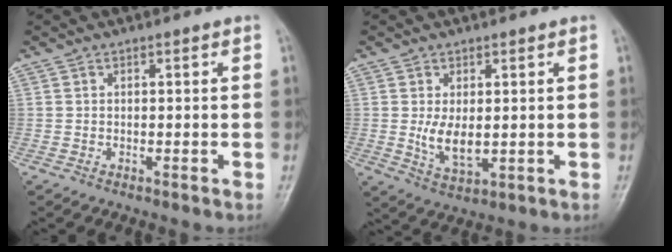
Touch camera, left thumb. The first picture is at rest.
{"total": 5.7, "force": [0.6, 3.0, 4.8], "torque": [-0.078, -0.017, 0.023]}